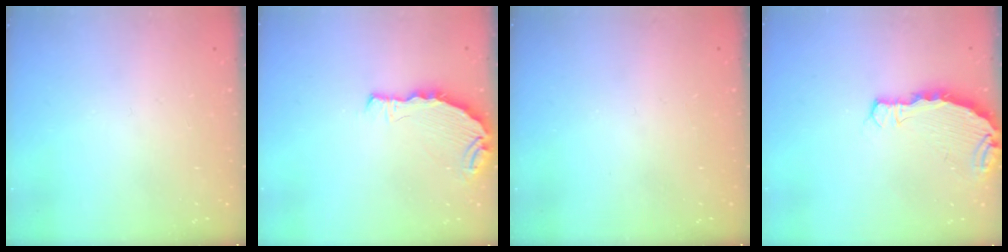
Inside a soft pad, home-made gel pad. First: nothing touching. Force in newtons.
{"total": 7.2, "press": 5.7, "slide": 4.4}
{"total": 0.0}
{"total": 4.1, "press": 4.1, "slide": 0.4}